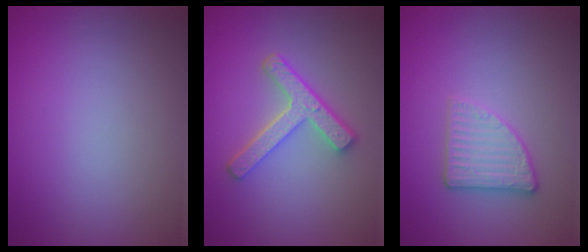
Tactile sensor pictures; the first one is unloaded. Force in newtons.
{"total": 4.4, "press": 3.3, "slide": 2.9}
{"total": 2.8, "press": 2.7, "slide": 0.8}